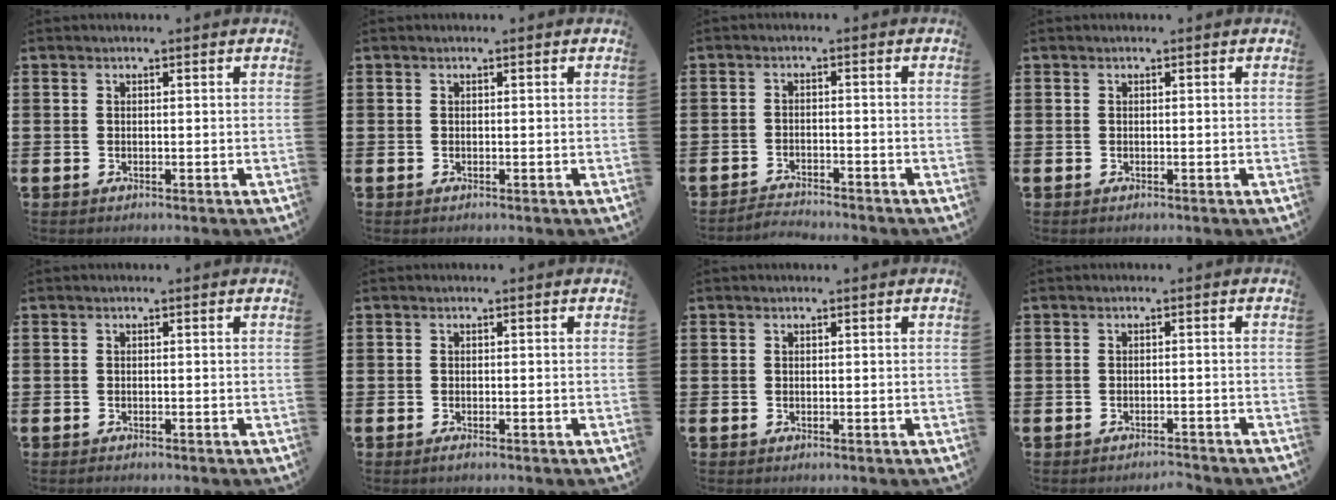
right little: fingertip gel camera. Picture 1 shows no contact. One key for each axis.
{"total": 0.0}
{"total": 2.1, "fx": -2.1, "fy": -0.1, "fz": -0.2, "tx": -0.003, "ty": 0.003, "tz": -0.047}
{"total": 0.0}
{"total": 0.0}
{"total": 0.5, "fx": -0.3, "fy": 0.1, "fz": 0.4, "tx": 0.000, "ty": -0.006, "tz": -0.007}
{"total": 0.0}
{"total": 1.3, "fx": -1.3, "fy": -0.1, "fz": 0.1, "tx": -0.004, "ty": 0.003, "tz": -0.026}